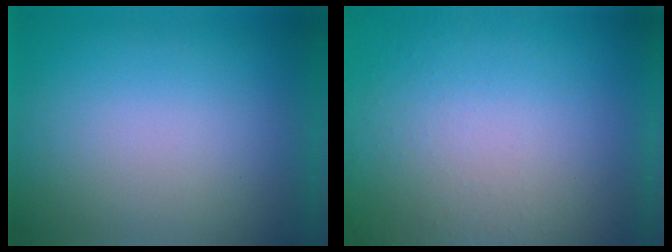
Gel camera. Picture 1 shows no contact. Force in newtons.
{"total": 9.8}